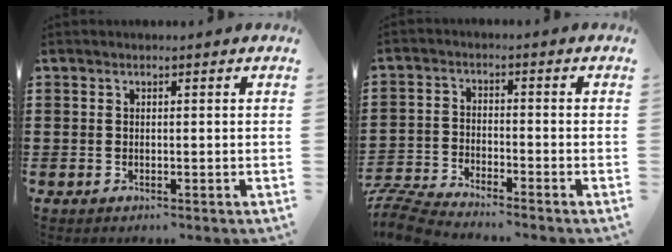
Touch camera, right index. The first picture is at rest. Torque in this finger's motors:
{"motor_torque": [-2.05, 0.08, -1.05, -0.21]}